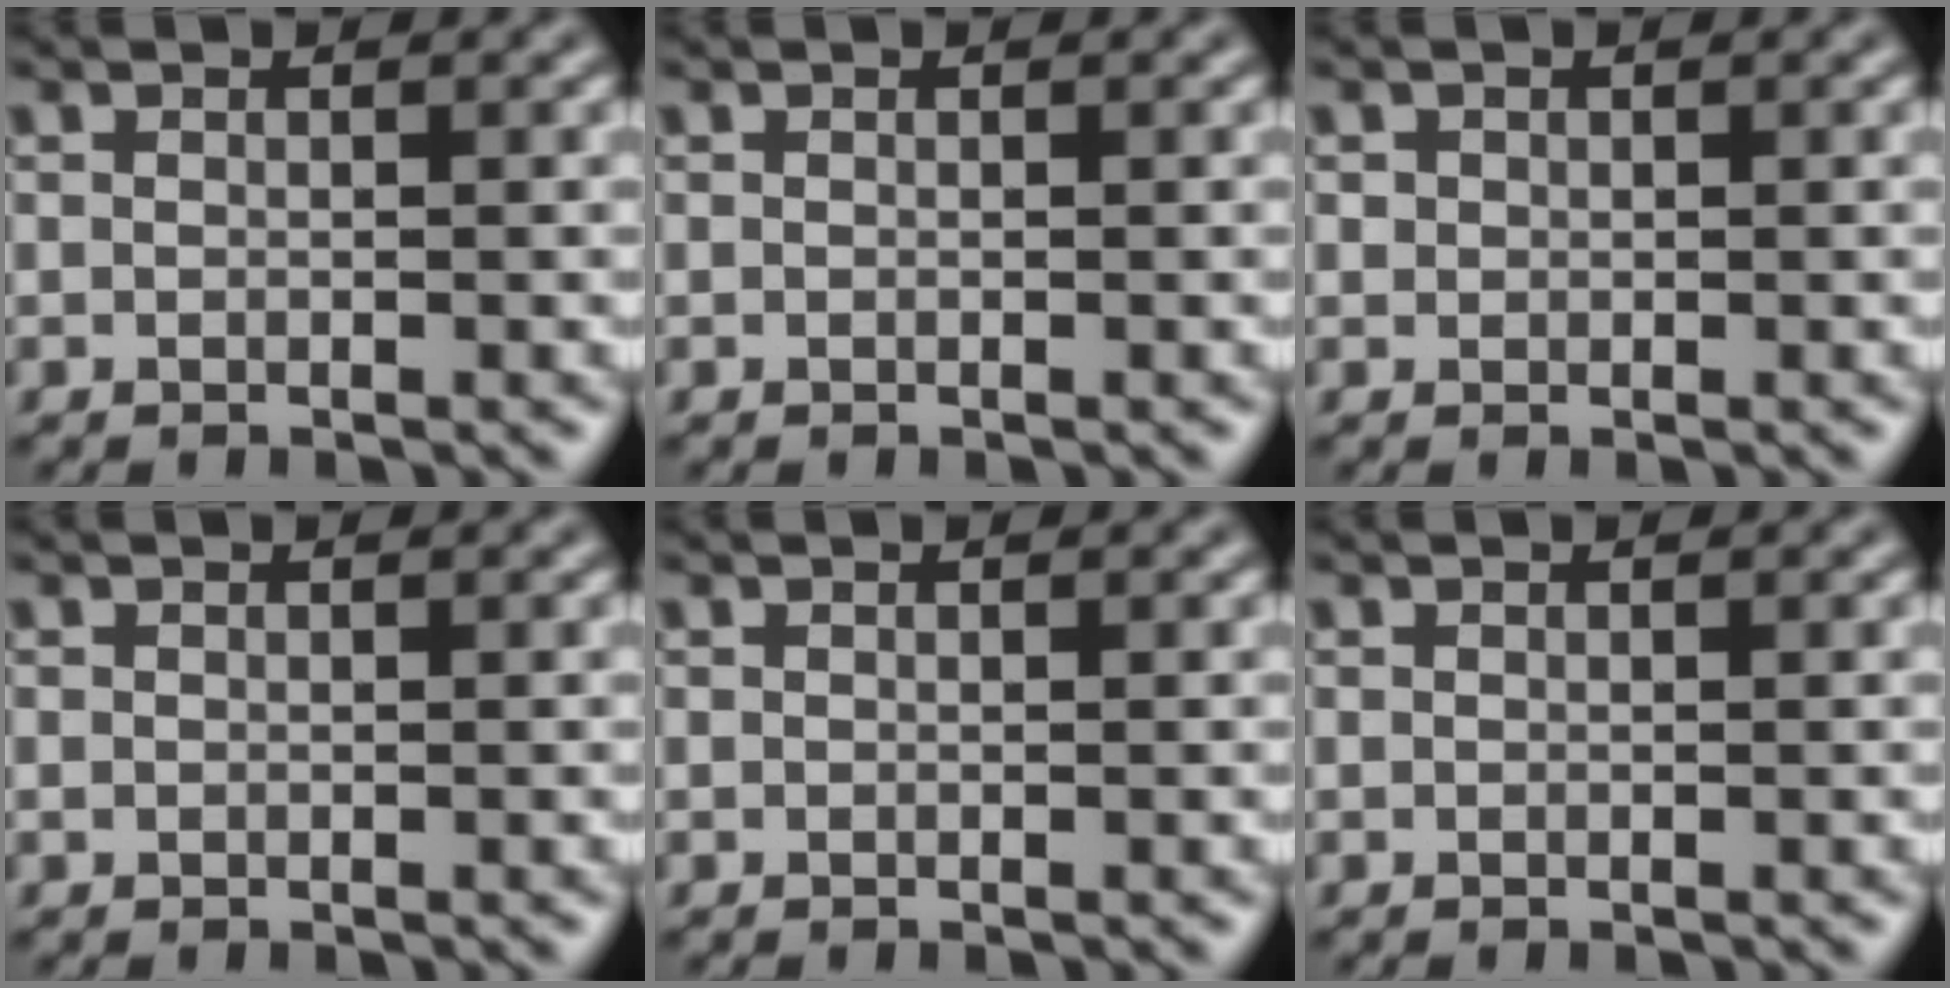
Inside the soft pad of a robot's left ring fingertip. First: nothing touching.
{"total": 0.0}
{"total": 0.5, "force": [0.1, 0.5, 0.0], "torque": [0.005, -0.001, 0.003]}
{"total": 0.0}
{"total": 0.0}
{"total": 0.0}